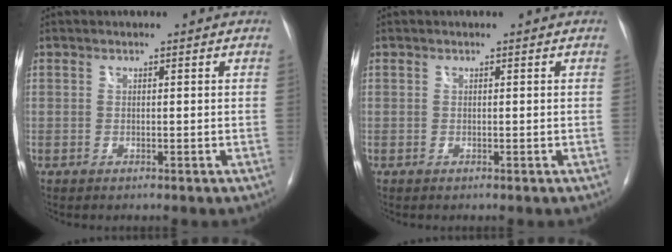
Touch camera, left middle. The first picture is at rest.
{"total": 0.0}